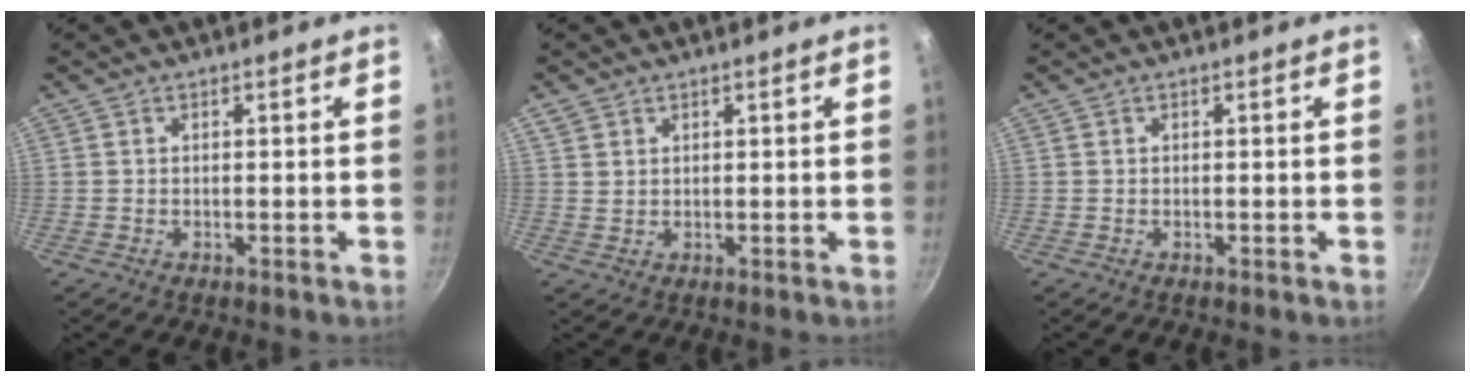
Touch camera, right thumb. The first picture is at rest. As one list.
[{"total": 1.9, "force": [1.2, 1.3, 0.6], "torque": [-0.006, -0.002, 0.022]}, {"total": 0.0}]